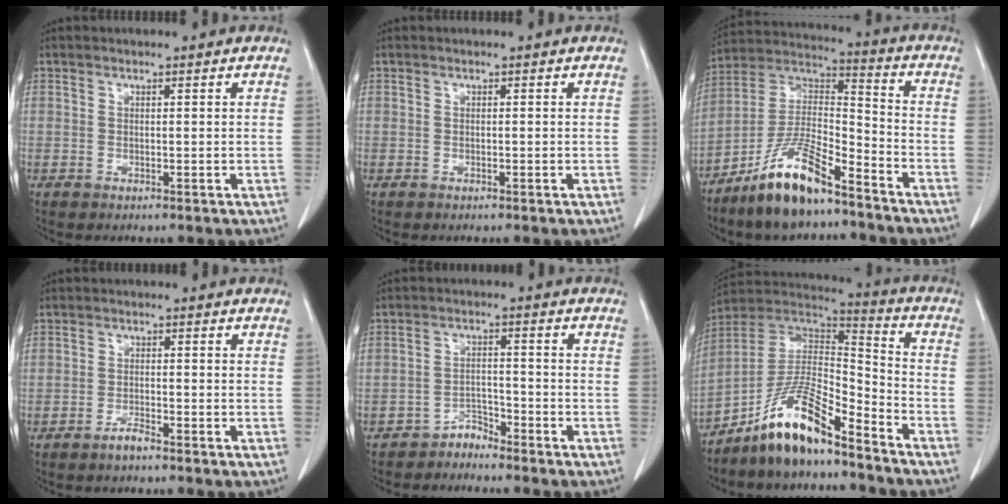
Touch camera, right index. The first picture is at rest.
{"total": 0.0}
{"total": 13.9, "force": [-10.0, 3.2, 9.1], "torque": [-0.178, 0.007, -0.185]}
{"total": 1.8, "force": [-1.5, 0.3, 0.9], "torque": [-0.016, 0.000, -0.027]}
{"total": 2.7, "force": [-2.5, 0.9, -0.2], "torque": [0.013, -0.001, -0.043]}
{"total": 13.1, "force": [-9.8, 2.2, 8.4], "torque": [-0.157, 0.020, -0.176]}